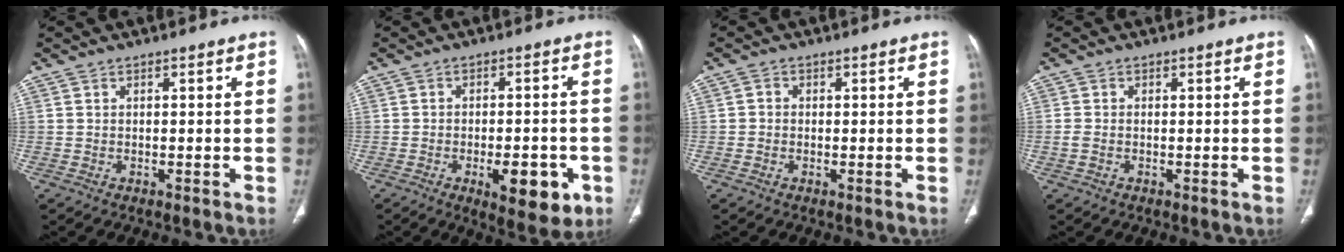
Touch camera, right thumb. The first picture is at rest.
{"total": 4.7, "force": [-1.7, 1.9, 3.9], "torque": [-0.045, -0.001, -0.018]}
{"total": 1.3, "force": [-0.1, 1.2, 0.4], "torque": [-0.001, 0.004, -0.004]}
{"total": 1.7, "force": [-0.4, 1.1, 1.2], "torque": [-0.036, 0.003, -0.007]}